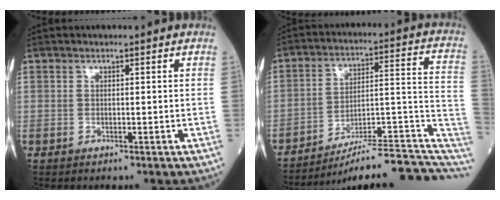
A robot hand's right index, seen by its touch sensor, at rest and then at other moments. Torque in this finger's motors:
{"motor_torque": [-1.25, -0.89, -0.71, -0.14]}